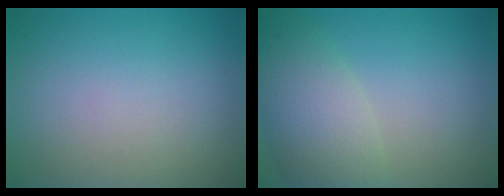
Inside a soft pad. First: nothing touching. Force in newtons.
{"total": 5.6, "press": 5.6, "slide": 0.5}